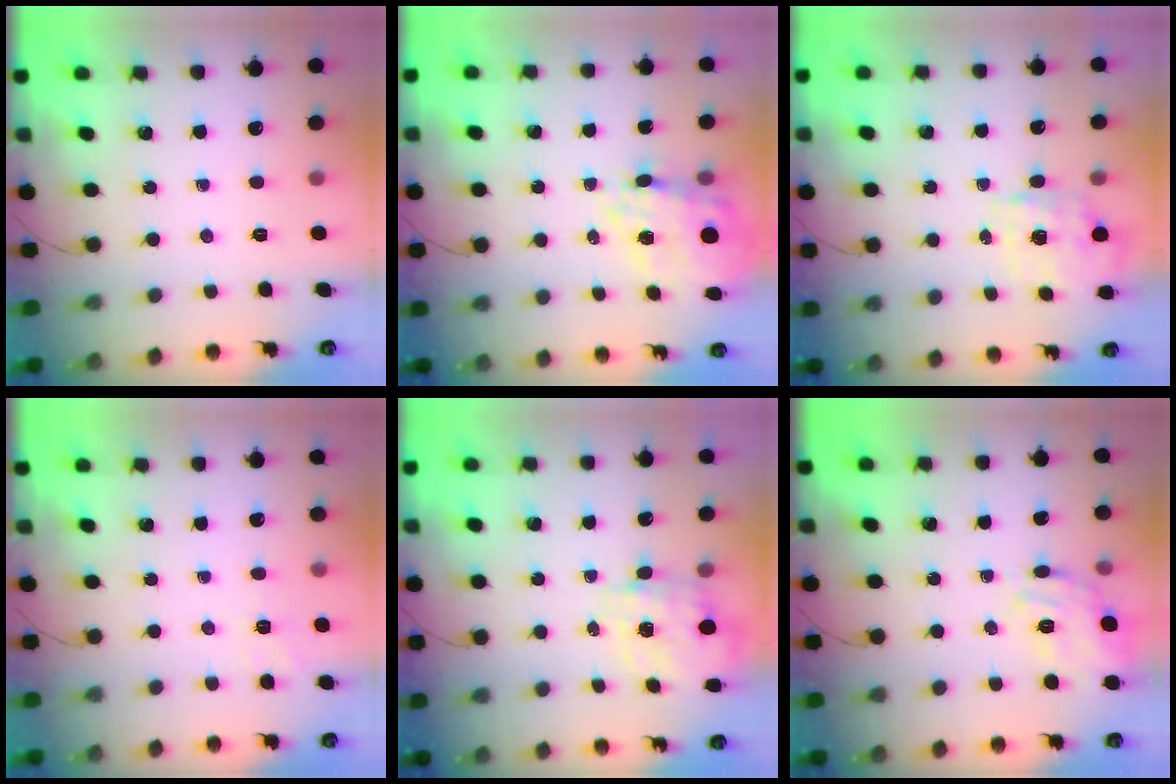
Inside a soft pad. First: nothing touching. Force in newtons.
{"total": 16.5, "press": 16.1, "slide": 3.7}
{"total": 1.7, "press": 1.6, "slide": 0.5}
{"total": 2.4, "press": 1.2, "slide": 2.0}
{"total": 2.7, "press": 2.6, "slide": 0.9}
{"total": 10.6, "press": 10.5, "slide": 0.8}